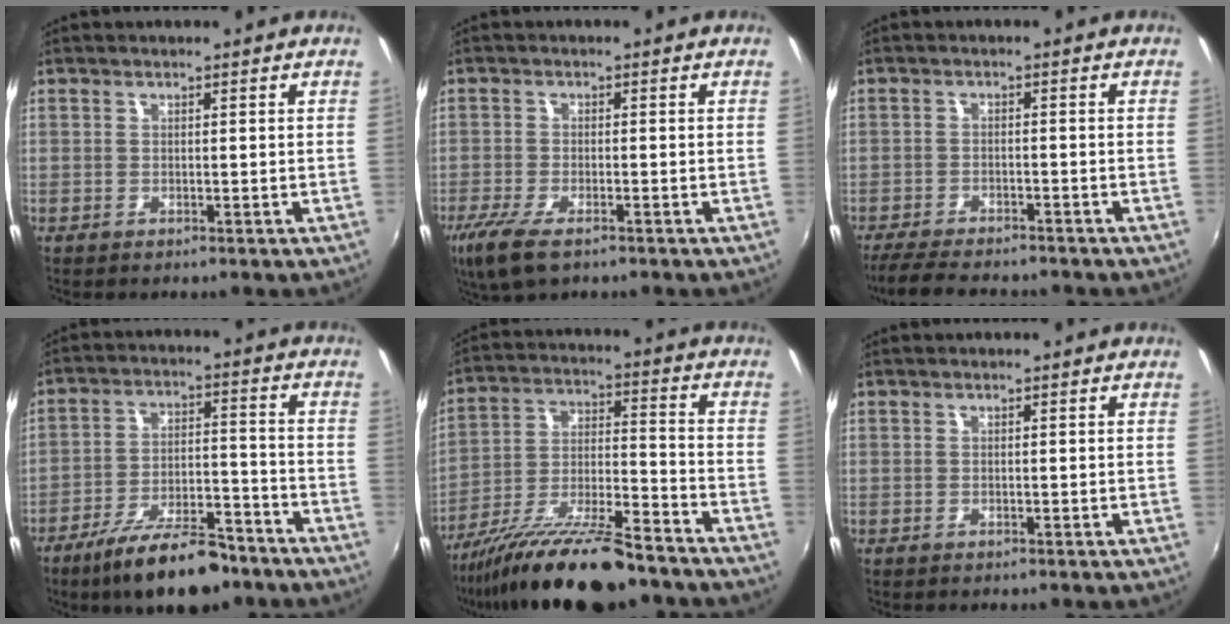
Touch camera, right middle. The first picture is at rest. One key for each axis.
{"total": 8.0, "fx": -5.2, "fy": 2.6, "fz": 5.6, "tx": -0.136, "ty": -0.030, "tz": -0.096}
{"total": 10.1, "fx": -8.9, "fy": 2.0, "fz": 4.3, "tx": -0.105, "ty": -0.024, "tz": -0.142}
{"total": 15.5, "fx": -11.8, "fy": 4.6, "fz": 8.9, "tx": -0.166, "ty": -0.008, "tz": -0.183}
{"total": 19.6, "fx": -15.3, "fy": 3.5, "fz": 11.7, "tx": -0.223, "ty": -0.030, "tz": -0.256}
{"total": 0.0}